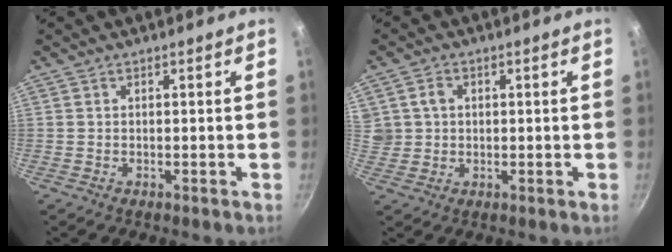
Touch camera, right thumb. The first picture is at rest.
{"total": 5.0, "force": [1.3, 4.3, 2.2], "torque": [-0.022, 0.007, 0.029]}